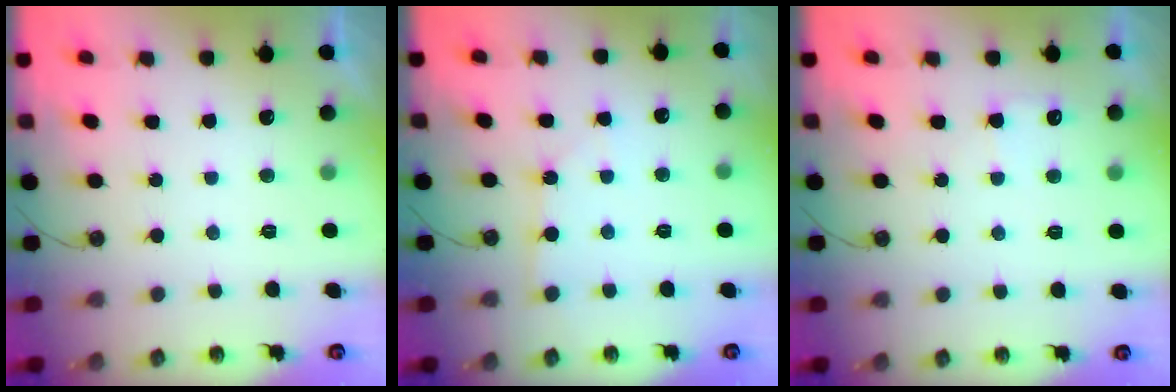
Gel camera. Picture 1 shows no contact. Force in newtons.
{"total": 3.3, "press": 3.3, "slide": 0.4}
{"total": 3.9, "press": 3.9, "slide": 0.5}